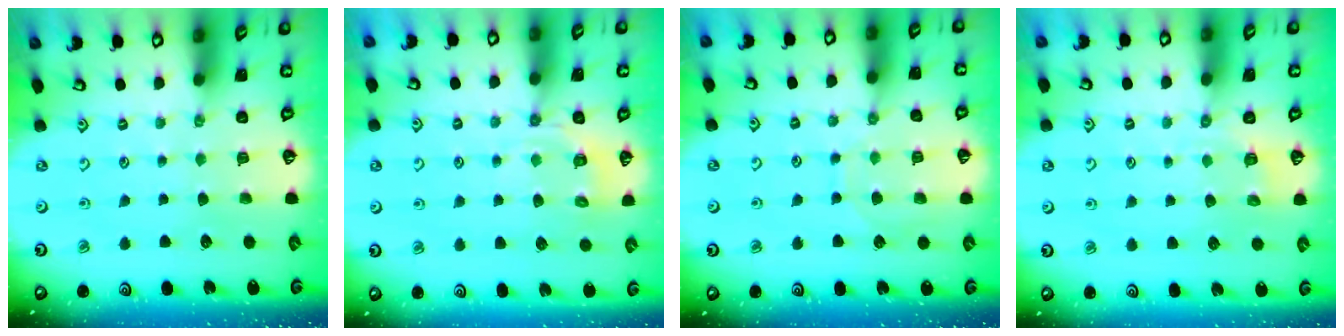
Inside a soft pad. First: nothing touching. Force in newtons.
{"total": 8.6, "press": 8.5, "slide": 1.4}
{"total": 8.3, "press": 8.2, "slide": 0.8}
{"total": 2.1, "press": 1.0, "slide": 1.9}